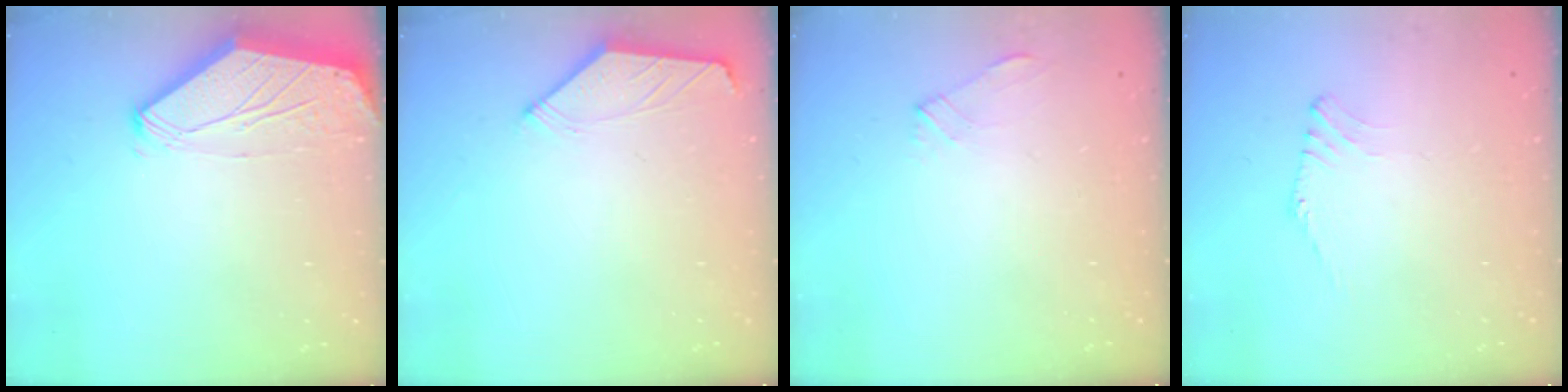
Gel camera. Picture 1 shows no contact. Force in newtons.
{"total": 1.4, "press": 1.4, "slide": 0.4}
{"total": 1.9, "press": 1.9, "slide": 0.4}
{"total": 1.2, "press": 1.0, "slide": 0.7}